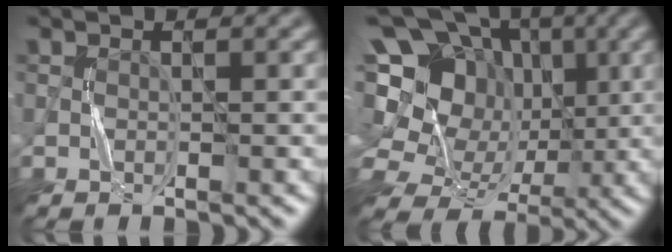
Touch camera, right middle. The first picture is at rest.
{"total": 18.9, "force": [3.5, 15.5, 10.2], "torque": [-0.229, 0.049, 0.048]}